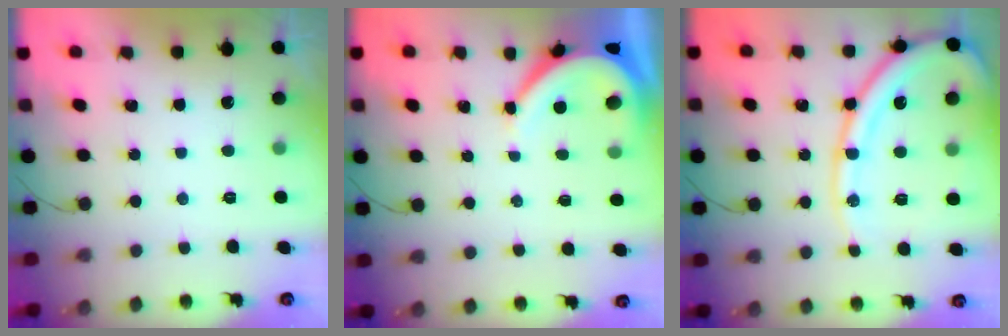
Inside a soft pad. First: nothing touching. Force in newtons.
{"total": 7.0, "press": 7.0, "slide": 0.4}
{"total": 15.7, "press": 15.5, "slide": 2.3}